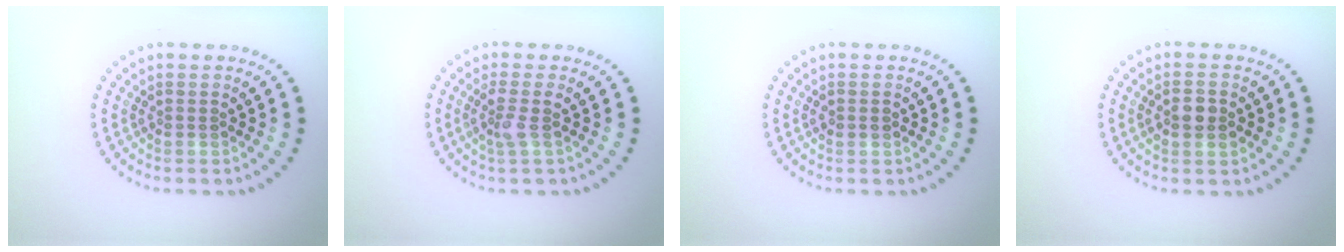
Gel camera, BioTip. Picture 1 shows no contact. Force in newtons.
{"total": 1.9, "press": 1.5, "slide": 1.2}
{"total": 1.1, "press": 1.1, "slide": 0.0}
{"total": 2.6, "press": 2.5, "slide": 0.3}